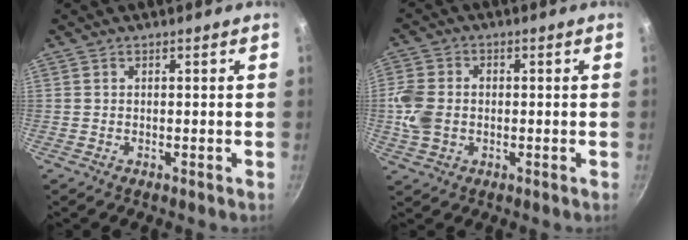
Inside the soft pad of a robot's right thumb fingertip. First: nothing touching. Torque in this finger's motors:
{"motor_torque": [1.01, 1.24, 0.95, -0.24, 0.07]}